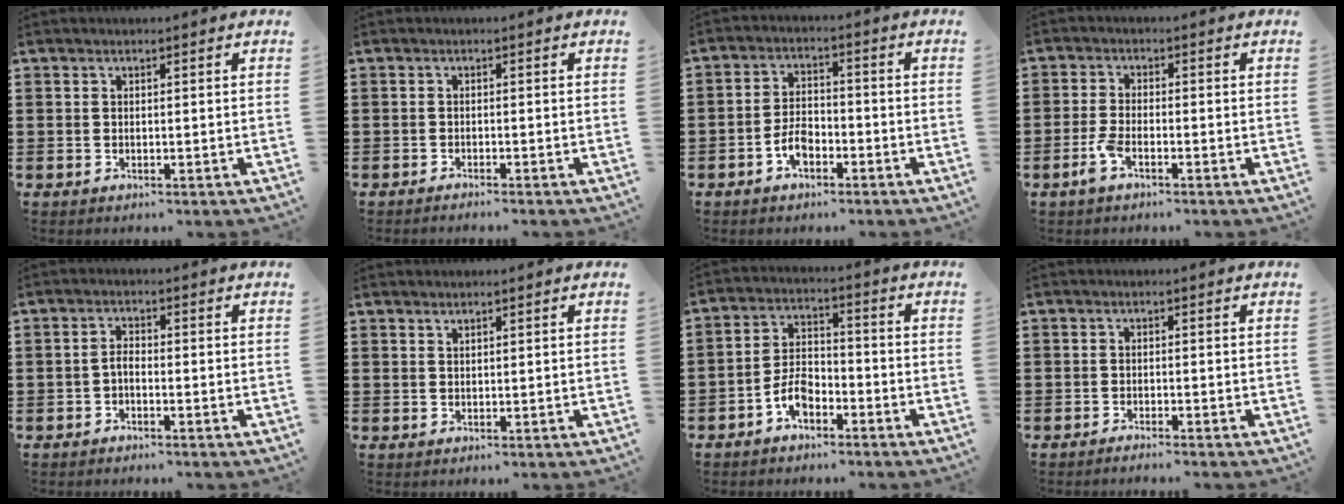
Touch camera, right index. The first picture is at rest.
{"total": 0.9, "force": [-0.9, -0.1, 0.1], "torque": [-0.004, -0.001, -0.017]}
{"total": 4.5, "force": [-2.3, 2.4, 3.1], "torque": [-0.073, 0.000, -0.048]}
{"total": 3.4, "force": [-1.9, 1.0, 2.6], "torque": [-0.073, -0.006, -0.043]}
{"total": 1.6, "force": [-0.9, 0.6, 1.2], "torque": [-0.024, 0.003, -0.018]}
{"total": 0.8, "force": [0.7, 0.2, 0.1], "torque": [-0.003, 0.000, 0.015]}
{"total": 5.5, "force": [-3.1, 2.8, 3.6], "torque": [-0.082, 0.007, -0.062]}
{"total": 1.1, "force": [-1.0, -0.2, 0.2], "torque": [-0.004, 0.000, -0.020]}